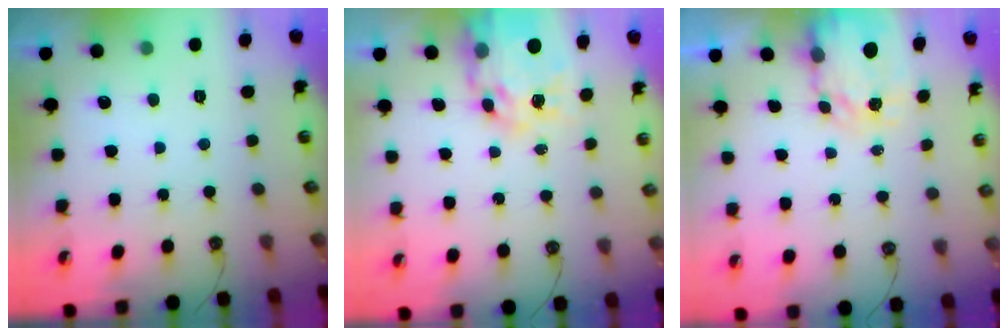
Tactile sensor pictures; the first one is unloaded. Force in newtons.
{"total": 14.5, "press": 14.4, "slide": 1.4}
{"total": 4.0, "press": 4.0, "slide": 0.2}